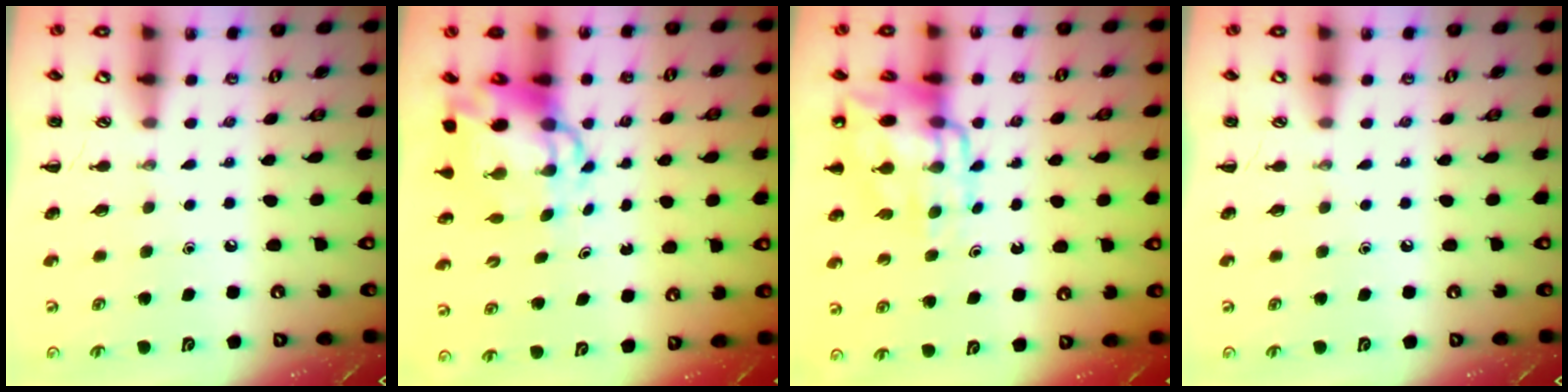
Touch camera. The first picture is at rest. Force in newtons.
{"total": 8.5, "press": 8.2, "slide": 2.2}
{"total": 13.4, "press": 13.0, "slide": 3.1}
{"total": 0.0}